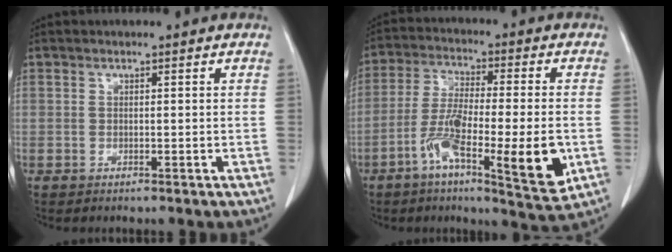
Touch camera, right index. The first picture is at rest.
{"total": 15.0, "force": [-5.0, 2.1, 14.0], "torque": [-0.241, -0.015, -0.083]}